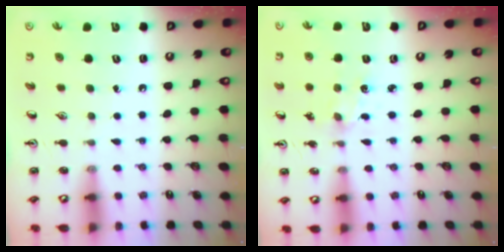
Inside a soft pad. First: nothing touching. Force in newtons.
{"total": 2.0, "press": 2.0, "slide": 0.3}